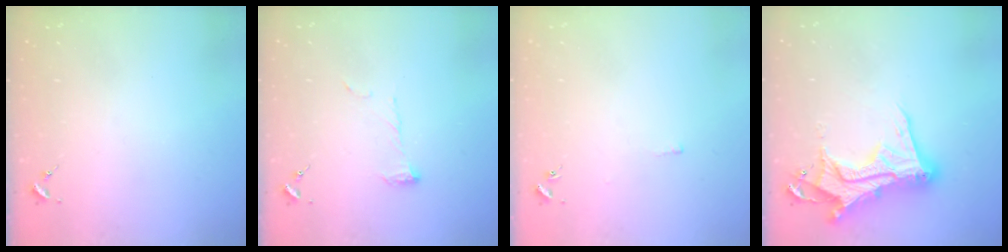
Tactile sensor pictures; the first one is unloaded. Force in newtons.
{"total": 6.9, "press": 6.8, "slide": 0.5}
{"total": 2.2, "press": 2.2, "slide": 0.5}
{"total": 19.7, "press": 19.6, "slide": 1.3}